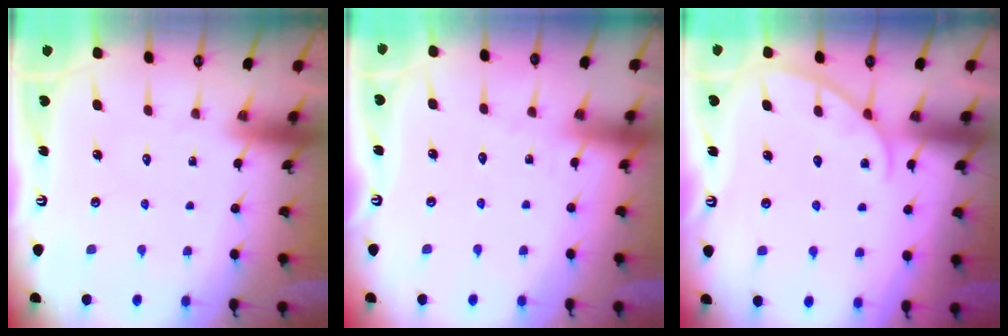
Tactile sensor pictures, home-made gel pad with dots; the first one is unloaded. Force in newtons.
{"total": 2.7, "press": 2.7, "slide": 0.3}
{"total": 3.7, "press": 3.7, "slide": 0.4}